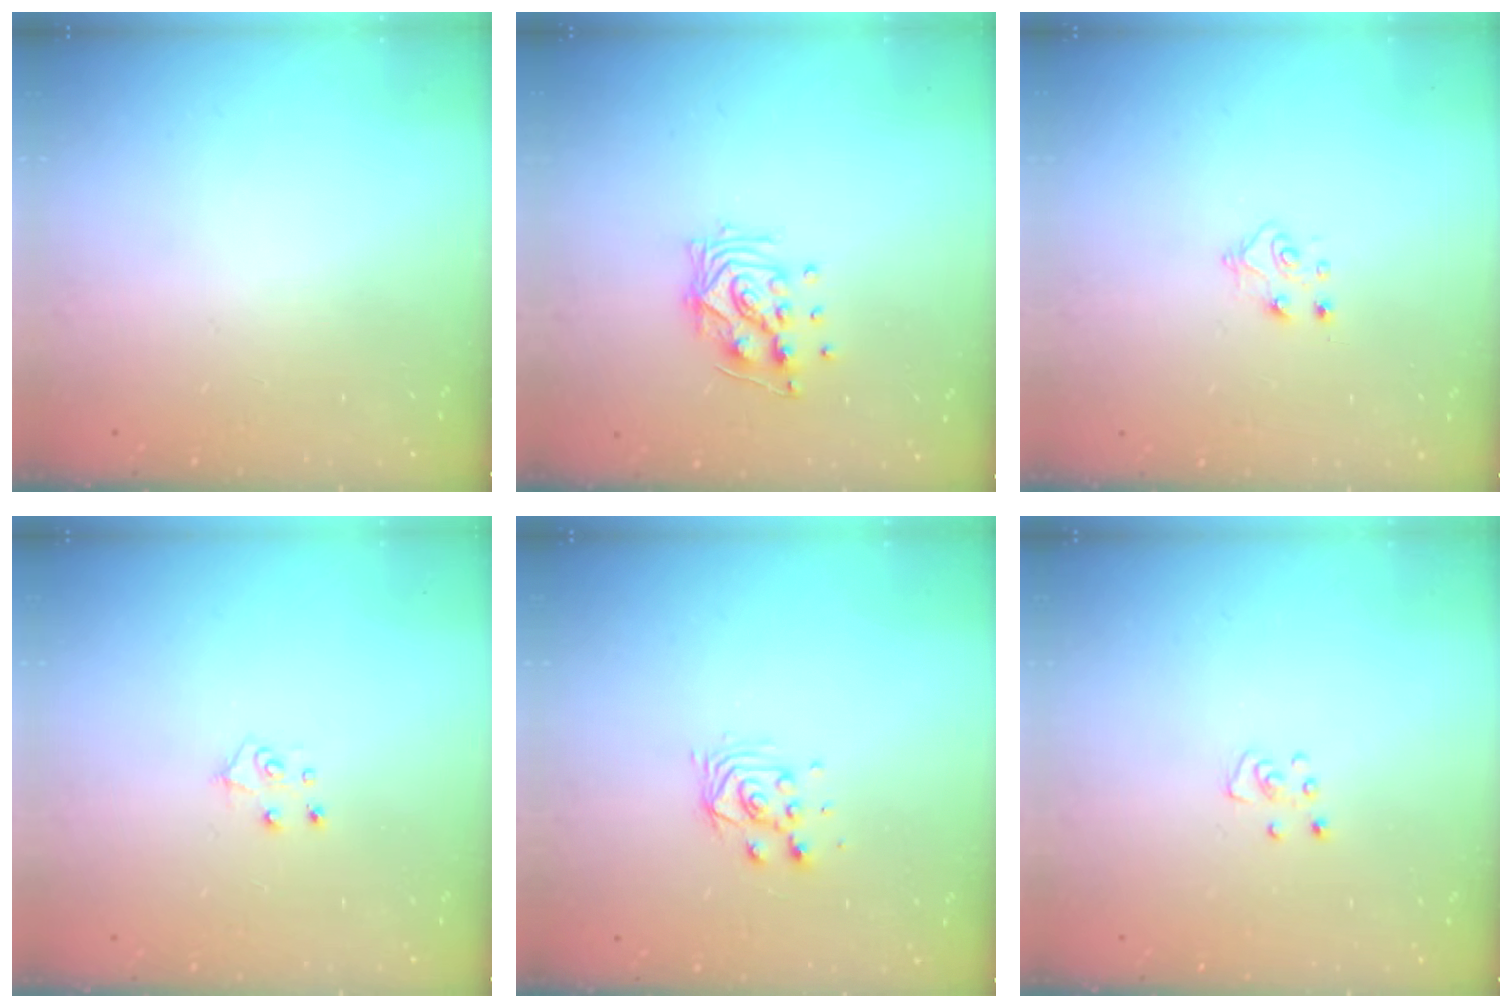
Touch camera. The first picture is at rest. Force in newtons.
{"total": 10.2, "press": 10.2, "slide": 1.2}
{"total": 6.1, "press": 6.1, "slide": 0.7}
{"total": 5.6, "press": 5.6, "slide": 0.5}
{"total": 5.8, "press": 5.8, "slide": 0.5}
{"total": 3.9, "press": 3.9, "slide": 0.2}